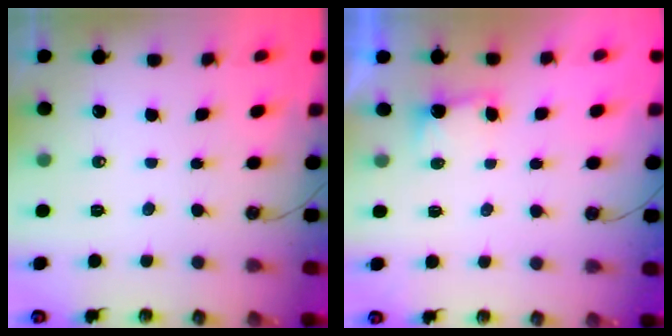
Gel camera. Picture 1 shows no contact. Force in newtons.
{"total": 2.4, "press": 2.3, "slide": 0.9}